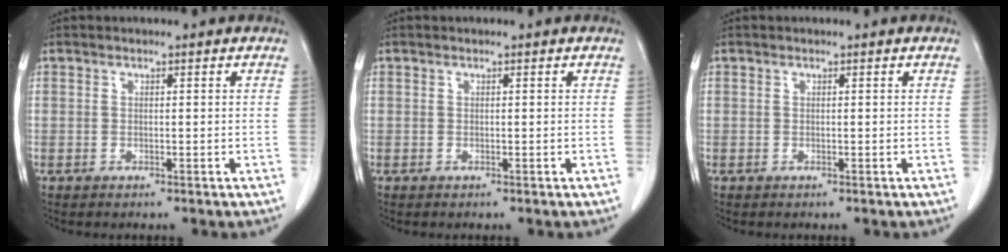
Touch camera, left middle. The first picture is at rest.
{"total": 0.0}
{"total": 0.0}